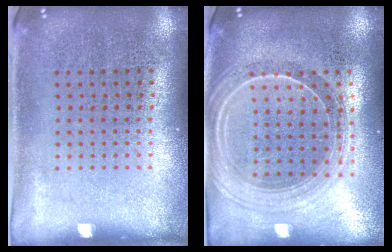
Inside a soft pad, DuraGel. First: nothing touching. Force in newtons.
{"total": 2.2, "press": 2.0, "slide": 1.1}